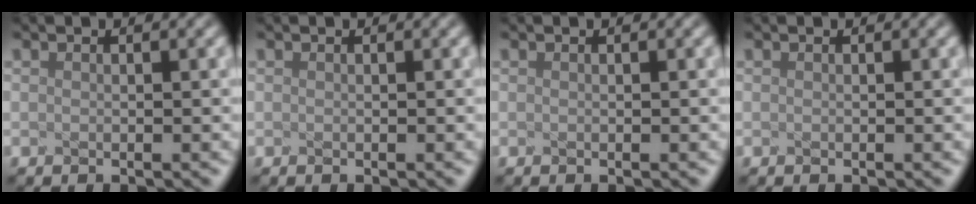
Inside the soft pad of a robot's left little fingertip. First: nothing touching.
{"total": 0.0}
{"total": 0.0}
{"total": 0.0}